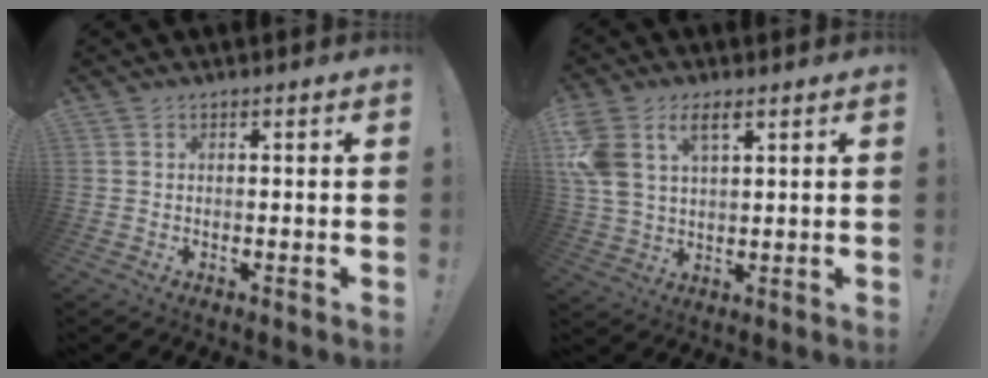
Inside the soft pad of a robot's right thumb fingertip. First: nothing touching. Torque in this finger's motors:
{"motor_torque": [0.83, 0.87, 0.81, 0.00, 0.14]}